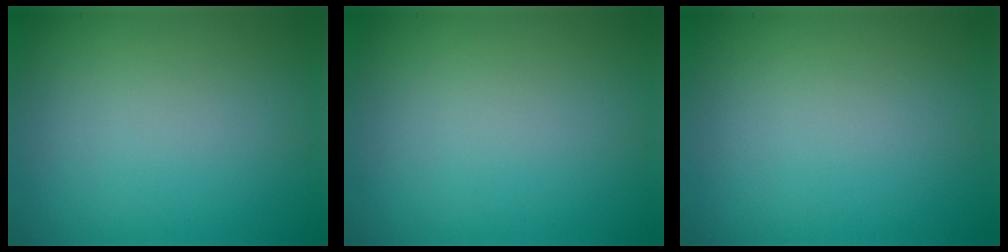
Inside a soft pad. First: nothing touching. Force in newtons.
{"total": 0.0}
{"total": 0.0}